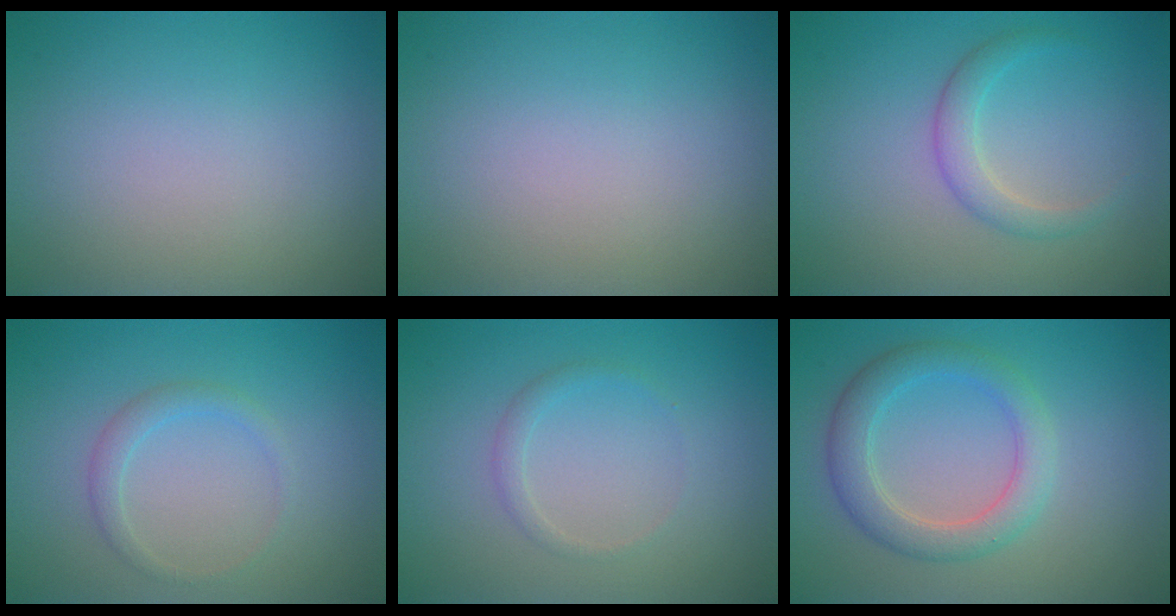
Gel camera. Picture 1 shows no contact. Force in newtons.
{"total": 0.0}
{"total": 2.1, "press": 2.1, "slide": 0.1}
{"total": 1.5, "press": 1.5, "slide": 0.1}
{"total": 1.1, "press": 1.1, "slide": 0.0}
{"total": 3.8, "press": 3.8, "slide": 0.0}